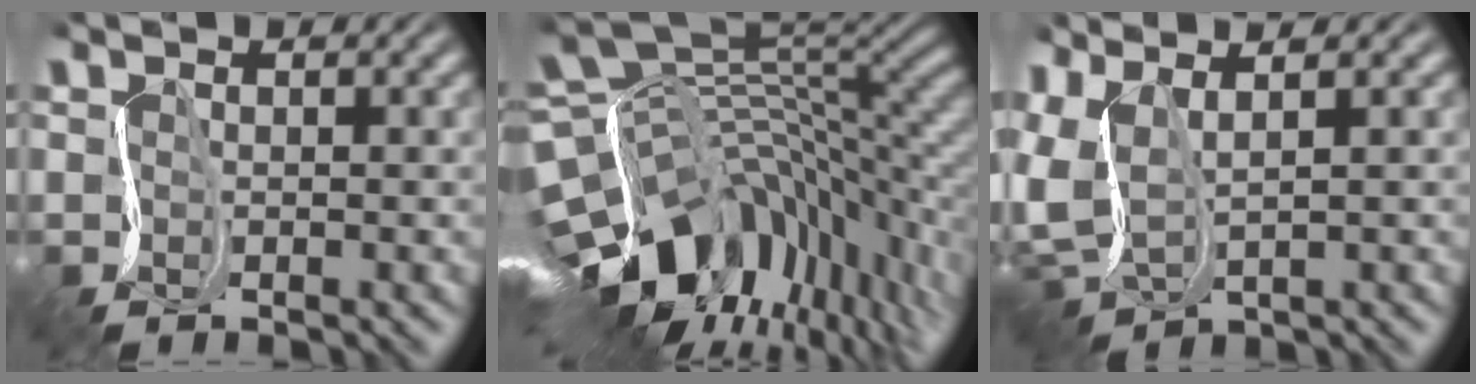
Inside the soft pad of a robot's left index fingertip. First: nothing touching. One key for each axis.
{"total": 16.3, "fx": -5.5, "fy": 8.8, "fz": 12.6, "tx": -0.233, "ty": -0.005, "tz": -0.090}
{"total": 5.3, "fx": 1.8, "fy": 2.0, "fz": 4.6, "tx": -0.123, "ty": 0.010, "tz": 0.037}